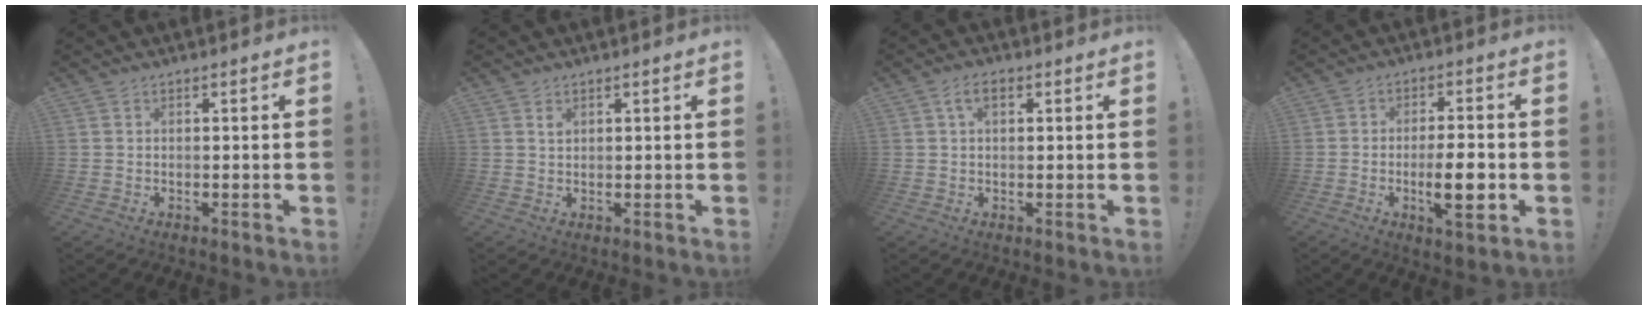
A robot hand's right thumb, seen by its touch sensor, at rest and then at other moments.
{"total": 1.3, "force": [0.9, 0.8, 0.6], "torque": [-0.006, -0.003, 0.015]}
{"total": 4.4, "force": [1.6, 2.3, 3.4], "torque": [-0.062, 0.006, 0.028]}
{"total": 10.0, "force": [-2.6, 2.1, 9.4], "torque": [-0.148, -0.002, -0.049]}